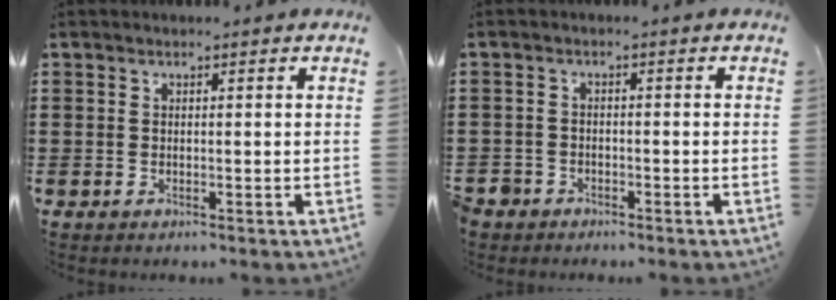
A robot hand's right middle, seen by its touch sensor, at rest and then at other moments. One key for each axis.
{"total": 2.3, "fx": -2.1, "fy": 1.0, "fz": -0.1, "tx": -0.012, "ty": -0.006, "tz": -0.048}